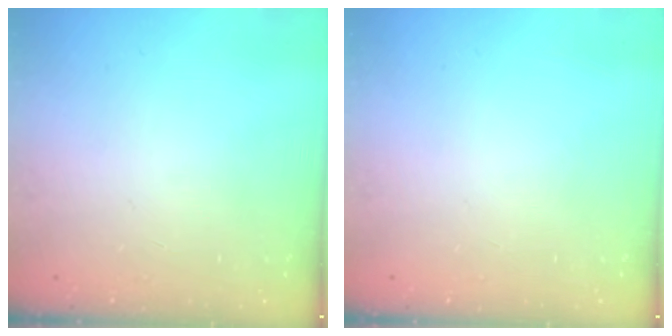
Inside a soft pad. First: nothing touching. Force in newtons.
{"total": 0.0}